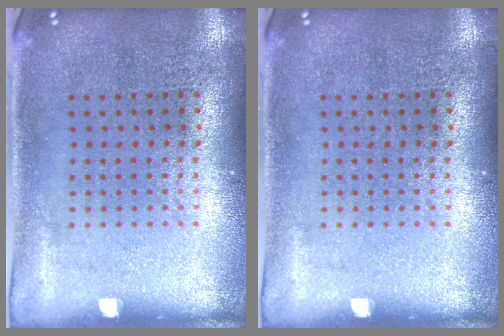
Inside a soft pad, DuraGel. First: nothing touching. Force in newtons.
{"total": 0.0}